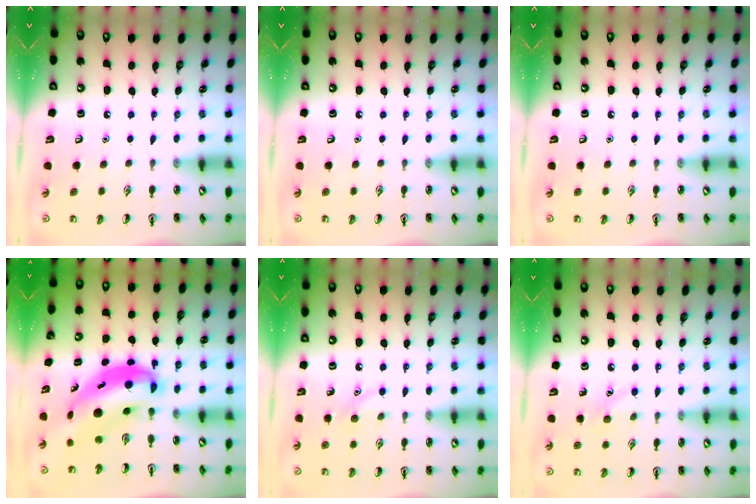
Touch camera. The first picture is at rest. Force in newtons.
{"total": 0.0}
{"total": 0.0}
{"total": 8.0, "press": 7.7, "slide": 2.1}
{"total": 6.5, "press": 6.2, "slide": 1.9}
{"total": 5.9, "press": 5.7, "slide": 1.7}